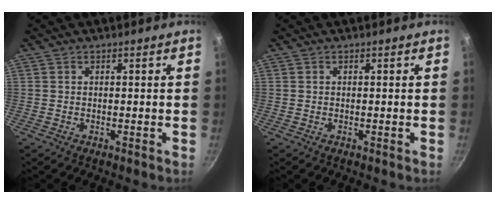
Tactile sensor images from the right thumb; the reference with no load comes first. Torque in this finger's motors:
{"motor_torque": [-0.01, 0.01, 0.02, 0.00, 0.00]}